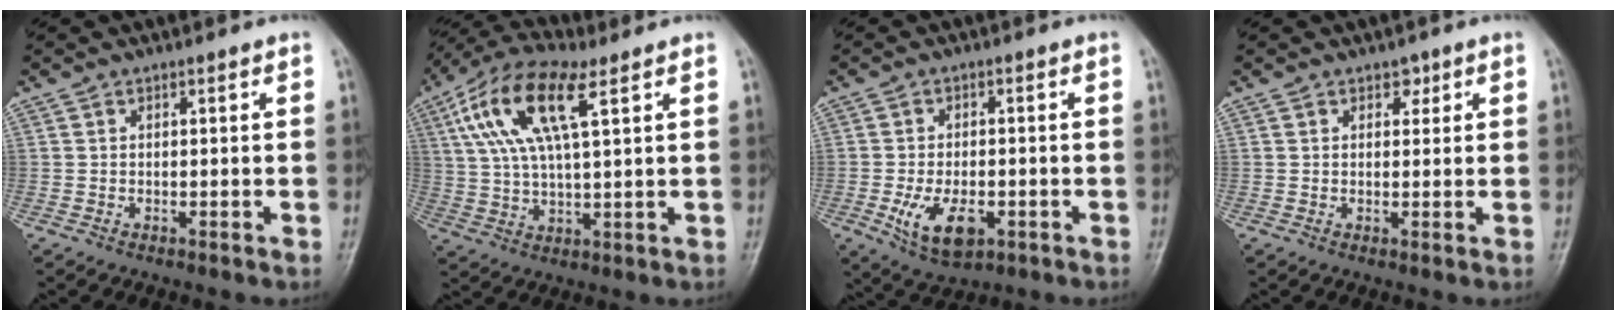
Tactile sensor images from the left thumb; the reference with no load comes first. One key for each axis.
{"total": 14.8, "fx": 5.9, "fy": 5.3, "fz": 12.5, "tx": -0.253, "ty": 0.013, "tz": 0.106}
{"total": 8.7, "fx": -2.8, "fy": 4.8, "fz": 6.7, "tx": -0.113, "ty": 0.000, "tz": -0.036}
{"total": 2.1, "fx": 1.1, "fy": 1.5, "fz": 0.8, "tx": 0.008, "ty": -0.003, "tz": 0.011}